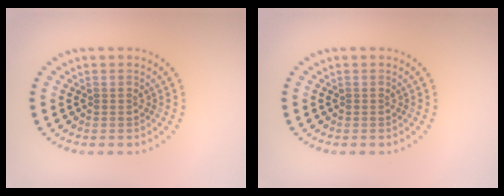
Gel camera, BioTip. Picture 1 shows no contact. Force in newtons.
{"total": 0.0}